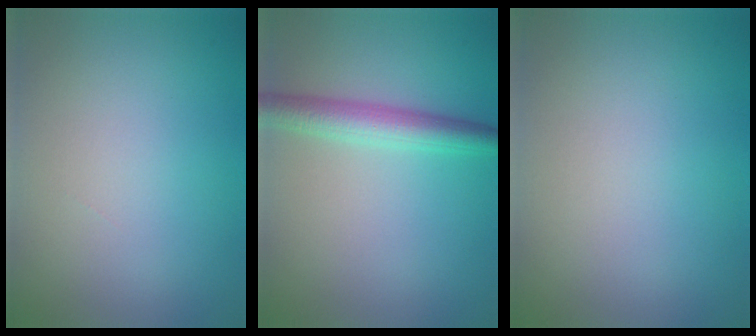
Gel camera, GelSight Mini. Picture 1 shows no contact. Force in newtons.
{"total": 3.5, "press": 3.5, "slide": 0.0}
{"total": 0.0}